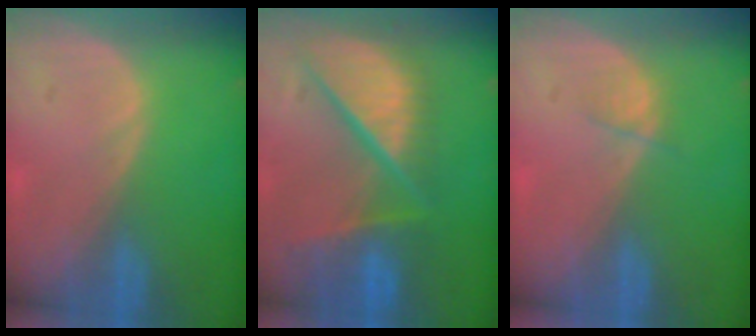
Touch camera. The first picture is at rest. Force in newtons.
{"total": 12.1, "press": 9.9, "slide": 6.9}
{"total": 1.4, "press": 1.3, "slide": 0.6}